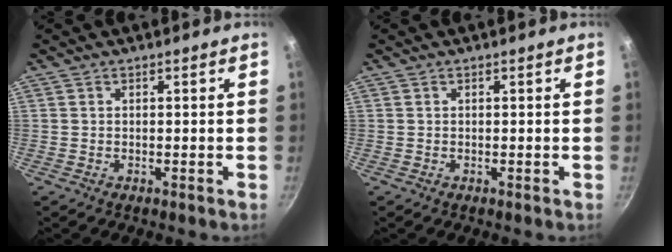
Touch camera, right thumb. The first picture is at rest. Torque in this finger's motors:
{"motor_torque": [-0.04, -0.04, 0.00, 0.00, 0.00]}